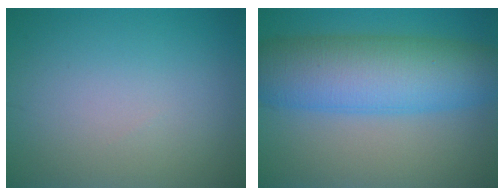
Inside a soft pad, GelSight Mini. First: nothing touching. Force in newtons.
{"total": 10.2, "press": 10.2, "slide": 0.1}